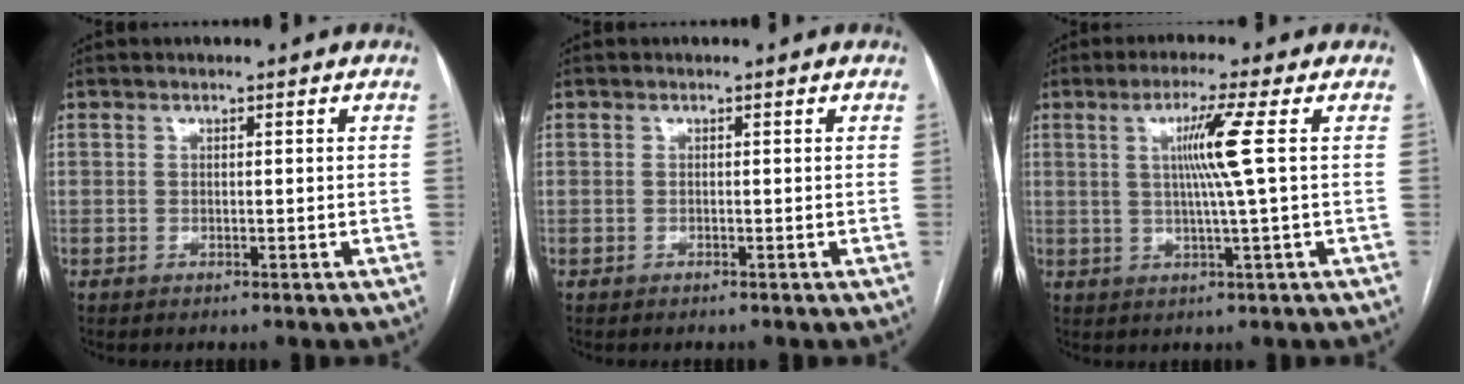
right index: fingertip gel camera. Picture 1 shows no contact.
{"total": 0.0}
{"total": 6.3, "force": [1.2, -1.7, 6.0], "torque": [-0.111, 0.000, 0.024]}